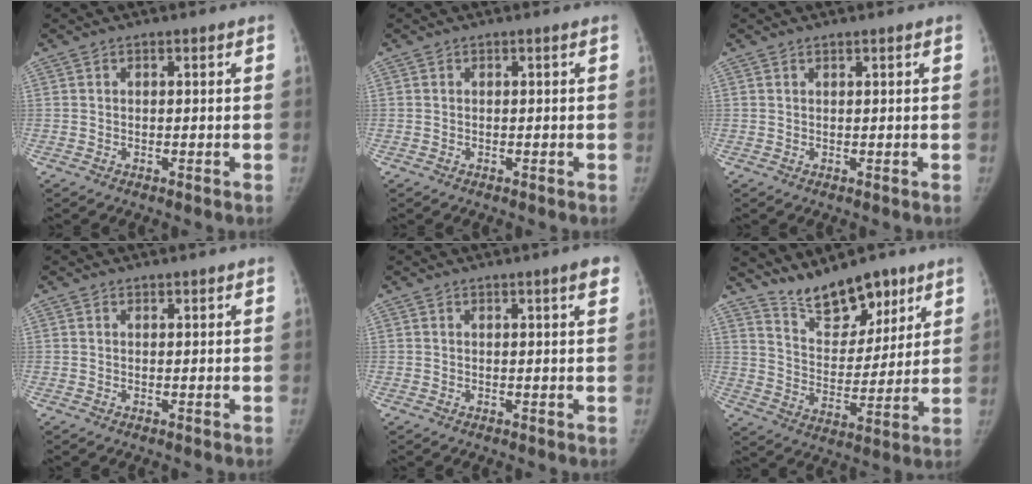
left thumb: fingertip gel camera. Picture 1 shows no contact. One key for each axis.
{"total": 0.0}
{"total": 0.7, "fx": 0.6, "fy": 0.2, "fz": 0.3, "tx": -0.007, "ty": -0.003, "tz": 0.009}
{"total": 0.8, "fx": 0.7, "fy": 0.3, "fz": 0.2, "tx": -0.002, "ty": -0.005, "tz": 0.010}
{"total": 3.0, "fx": 1.7, "fy": 0.2, "fz": 2.4, "tx": -0.029, "ty": -0.006, "tz": 0.021}
{"total": 13.4, "fx": 10.5, "fy": 5.9, "fz": 5.7, "tx": -0.055, "ty": -0.064, "tz": 0.189}